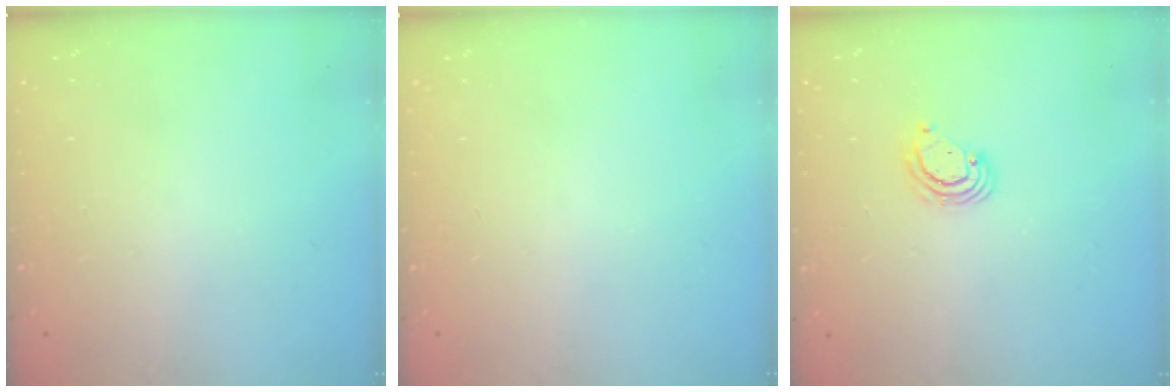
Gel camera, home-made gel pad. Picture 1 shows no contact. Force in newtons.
{"total": 0.0}
{"total": 2.8, "press": 2.8, "slide": 0.3}